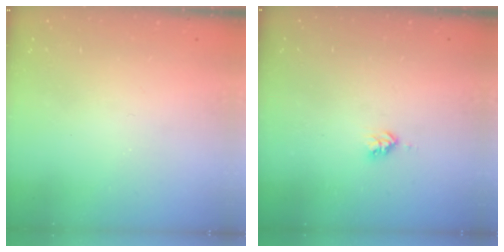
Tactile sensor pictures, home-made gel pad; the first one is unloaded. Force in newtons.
{"total": 2.8, "press": 2.8, "slide": 0.2}